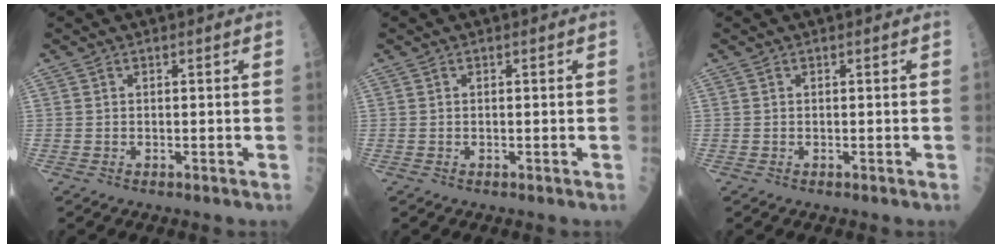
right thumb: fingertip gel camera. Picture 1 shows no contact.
{"total": 0.0}
{"total": 0.0}